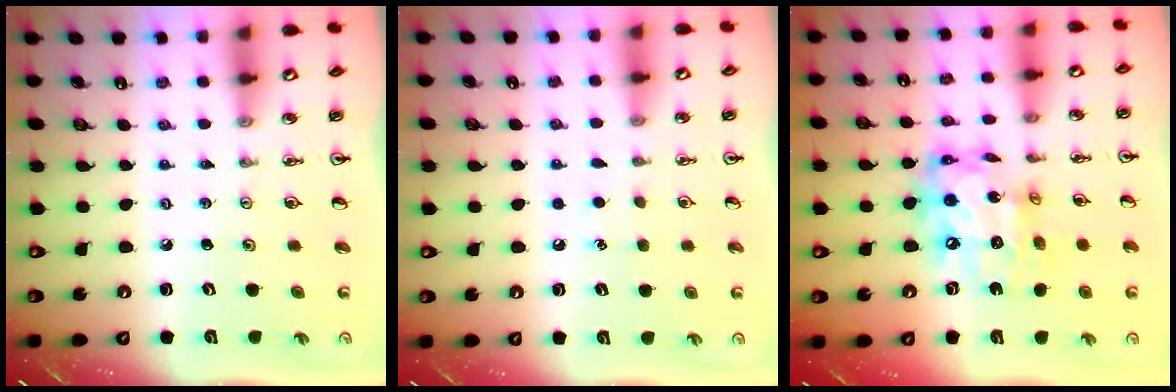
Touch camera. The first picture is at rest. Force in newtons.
{"total": 4.9, "press": 4.9, "slide": 0.6}
{"total": 14.9, "press": 14.9, "slide": 1.2}